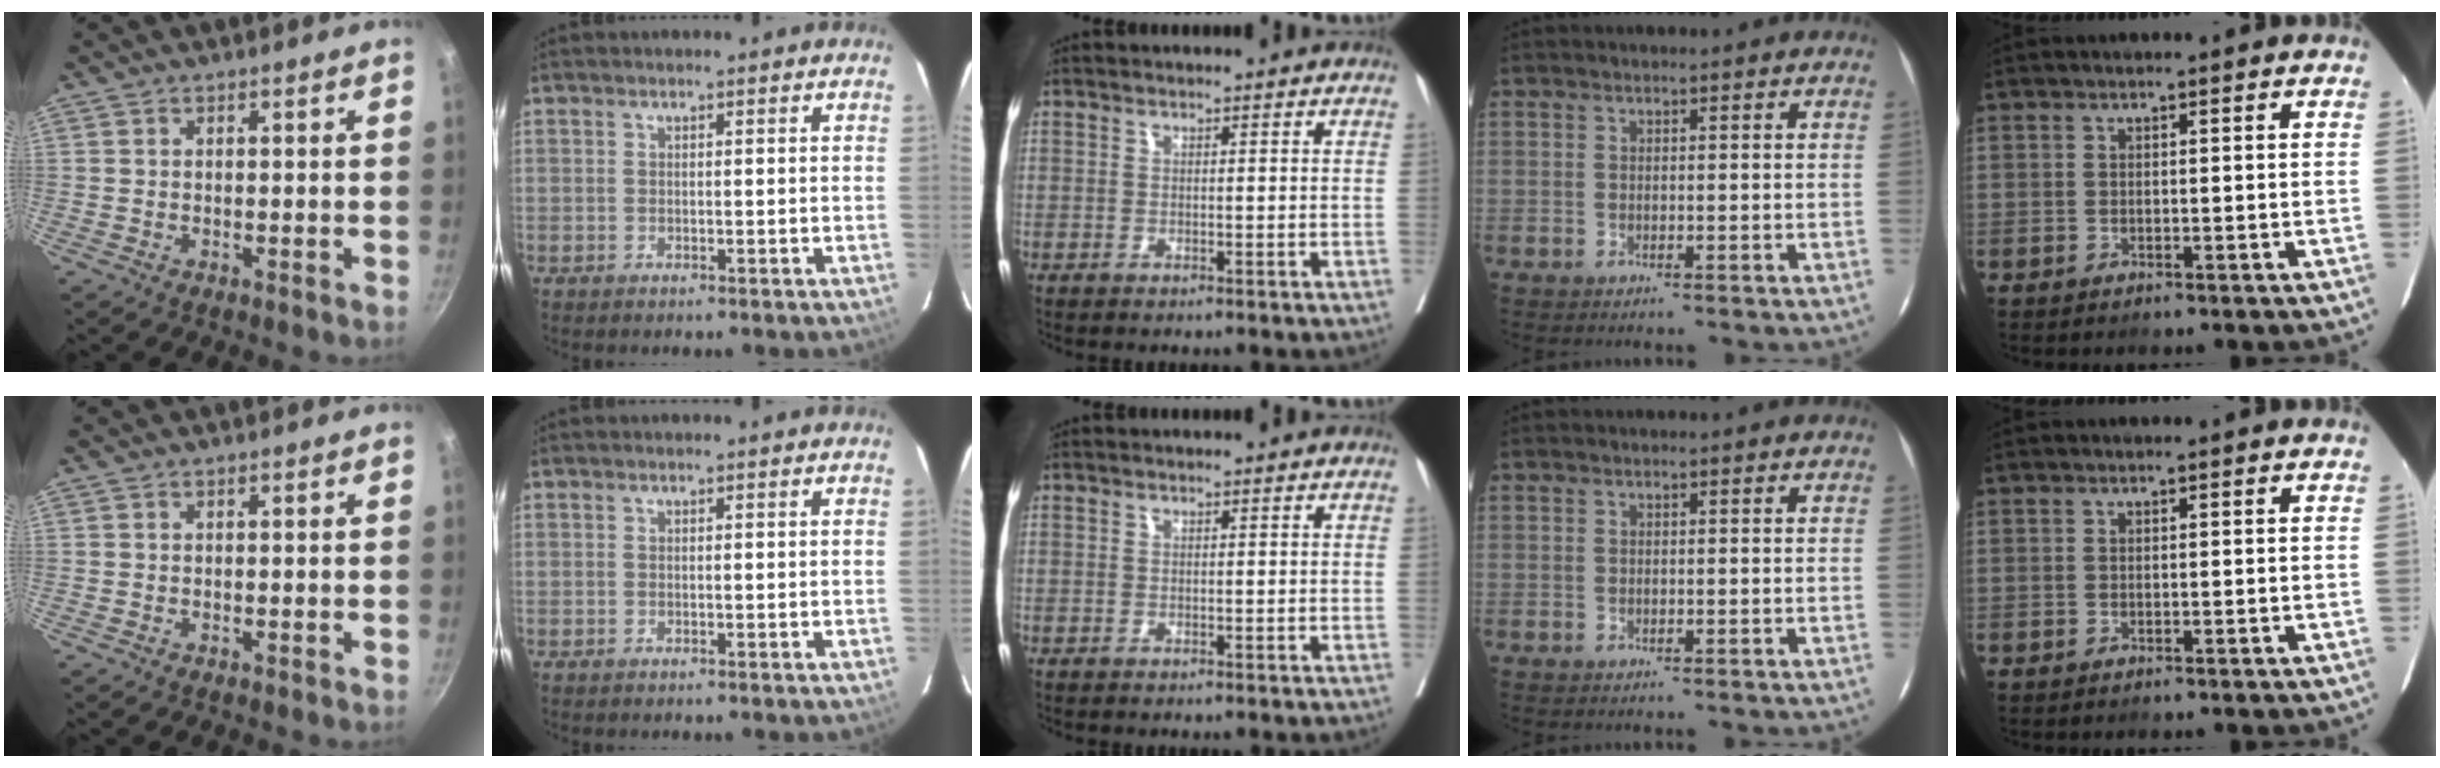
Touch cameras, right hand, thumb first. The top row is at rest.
{}